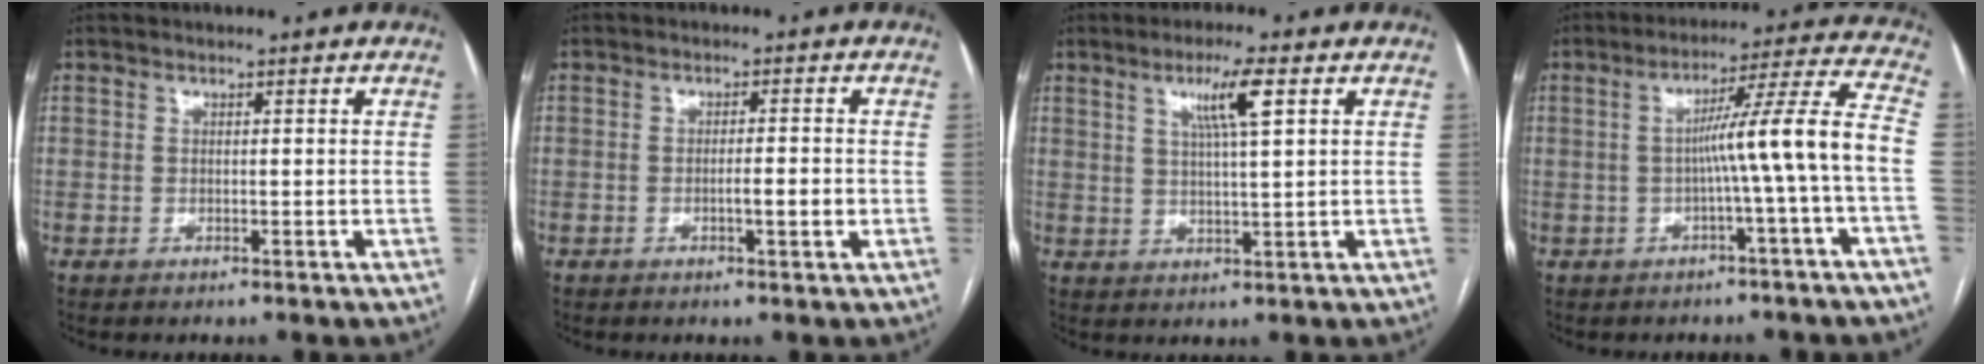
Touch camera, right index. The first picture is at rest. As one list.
[{"total": 3.0, "force": [-0.7, 0.3, 2.9], "torque": [-0.047, 0.001, -0.008]}, {"total": 6.1, "force": [2.7, 0.0, 5.5], "torque": [-0.098, 0.003, 0.047]}, {"total": 10.4, "force": [-1.9, -2.1, 10.0], "torque": [-0.147, 0.024, -0.026]}]